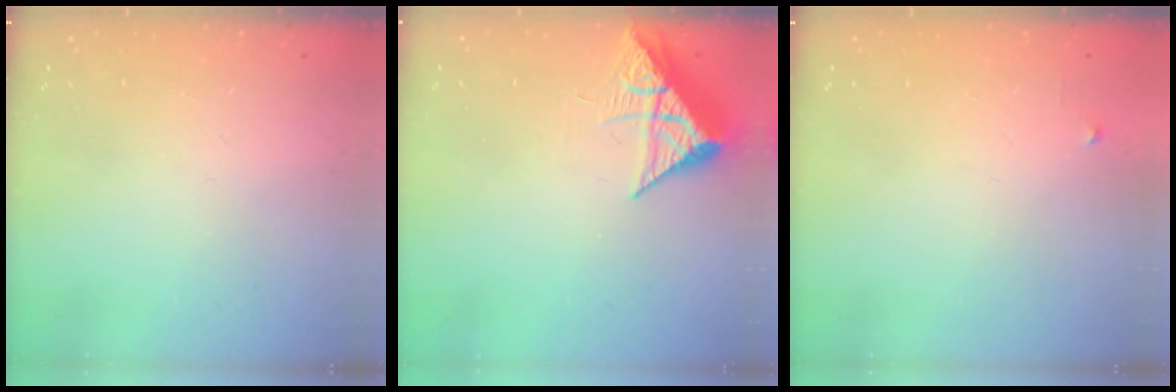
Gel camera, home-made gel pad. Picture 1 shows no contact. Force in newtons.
{"total": 8.1, "press": 8.1, "slide": 0.3}
{"total": 2.4, "press": 2.3, "slide": 0.4}